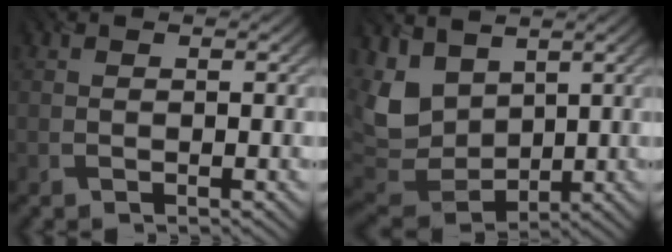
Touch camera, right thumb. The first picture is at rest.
{"total": 9.5, "force": [4.0, 6.5, 5.7], "torque": [-0.170, -0.008, 0.084]}